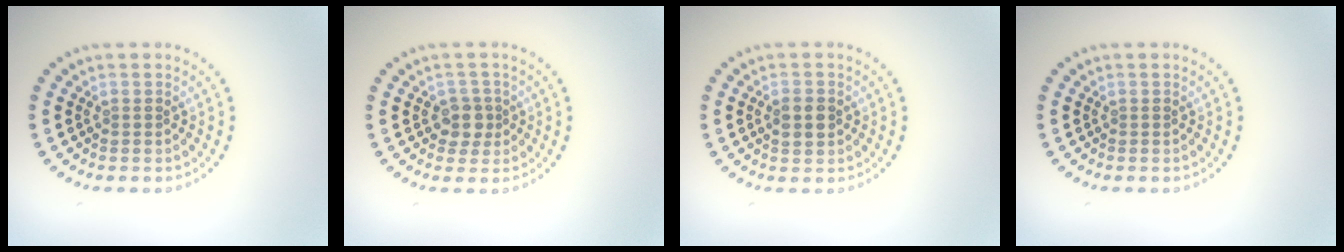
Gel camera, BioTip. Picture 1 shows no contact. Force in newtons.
{"total": 2.0, "press": 1.7, "slide": 1.0}
{"total": 2.4, "press": 2.4, "slide": 0.0}
{"total": 0.0}